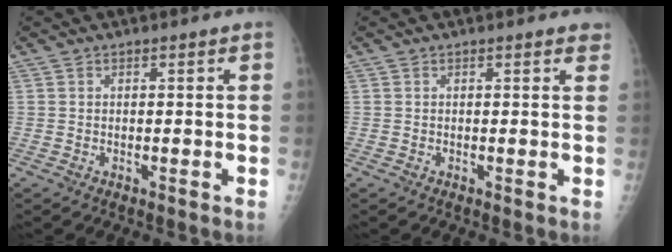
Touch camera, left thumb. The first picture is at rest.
{"total": 1.6, "force": [1.3, 0.6, 0.9], "torque": [-0.001, 0.000, 0.011]}